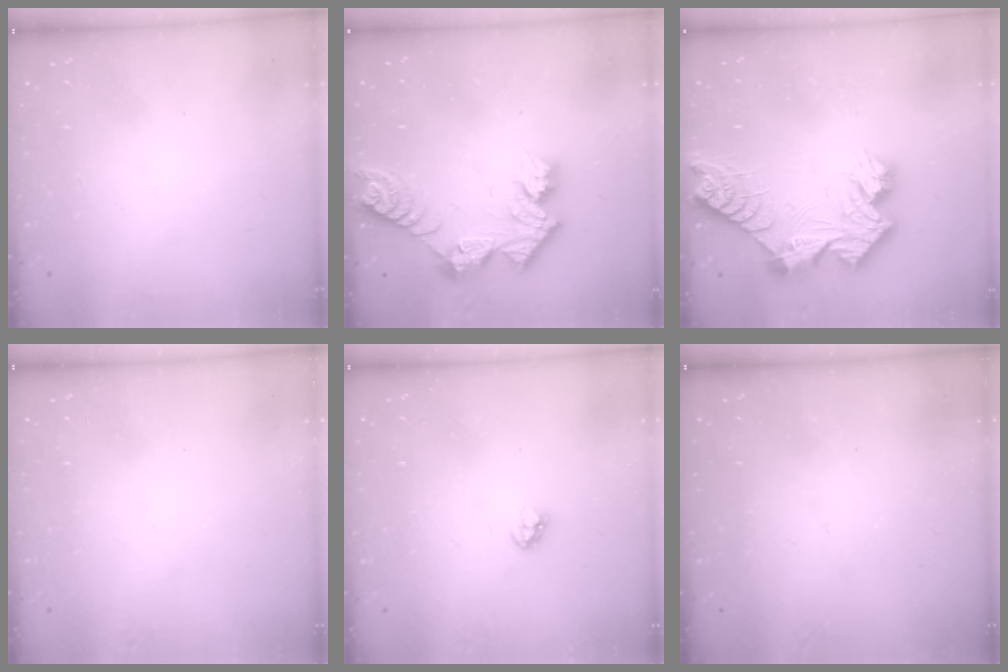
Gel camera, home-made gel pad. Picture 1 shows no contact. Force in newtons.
{"total": 11.0, "press": 11.0, "slide": 0.8}
{"total": 13.4, "press": 13.4, "slide": 1.1}
{"total": 0.0}
{"total": 3.1, "press": 3.1, "slide": 0.2}
{"total": 0.0}